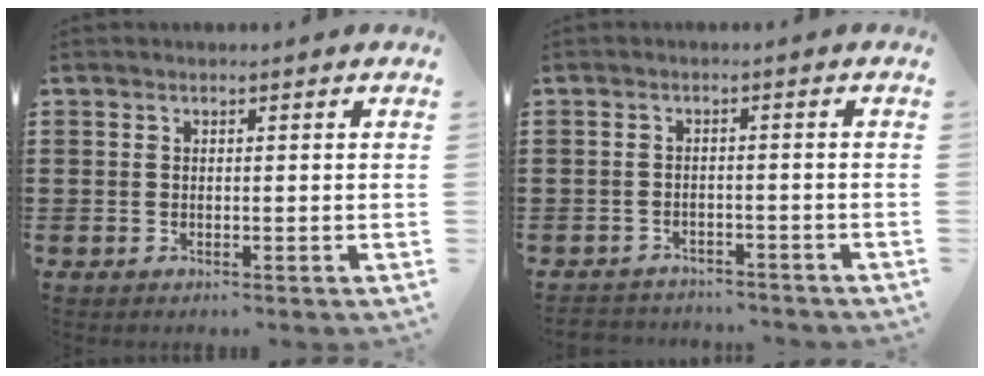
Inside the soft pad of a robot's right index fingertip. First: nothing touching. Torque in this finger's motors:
{"motor_torque": [-0.48, 0.61, -0.51, -0.21]}